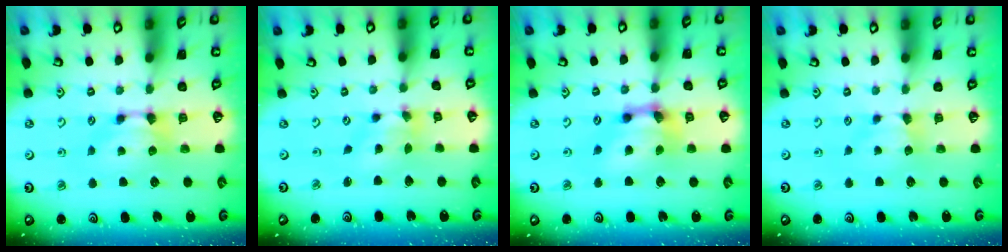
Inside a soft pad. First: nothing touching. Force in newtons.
{"total": 2.8, "press": 2.4, "slide": 1.5}
{"total": 5.4, "press": 4.7, "slide": 2.6}
{"total": 1.4, "press": 1.4, "slide": 0.3}